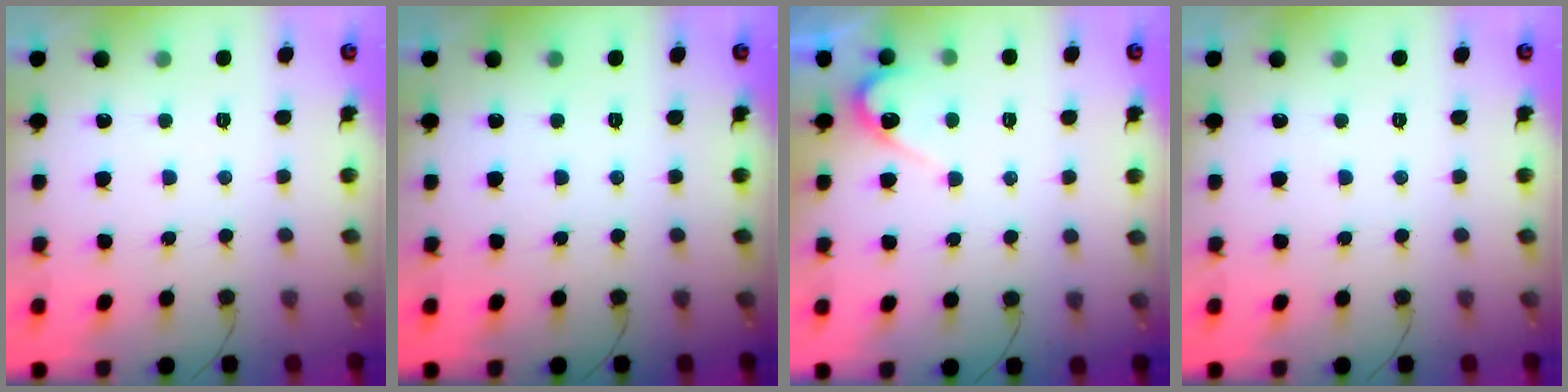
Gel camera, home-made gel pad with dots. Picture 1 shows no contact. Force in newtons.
{"total": 0.0}
{"total": 3.3, "press": 3.3, "slide": 0.2}
{"total": 0.0}